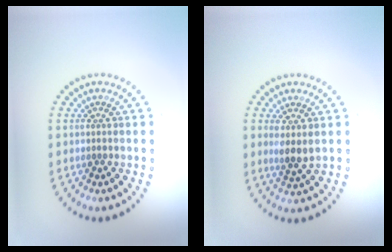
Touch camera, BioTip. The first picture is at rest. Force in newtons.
{"total": 2.0, "press": 1.7, "slide": 1.1}